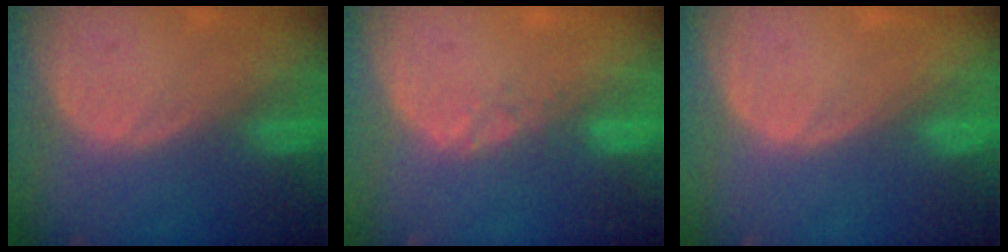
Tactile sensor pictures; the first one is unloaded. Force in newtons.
{"total": 1.0, "press": 1.0, "slide": 0.2}
{"total": 0.0}